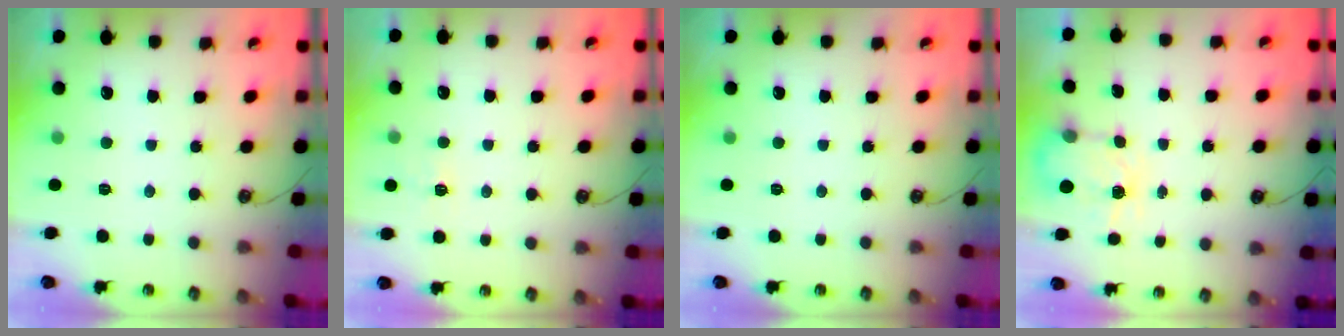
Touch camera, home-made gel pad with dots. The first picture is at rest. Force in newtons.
{"total": 2.8, "press": 2.8, "slide": 0.4}
{"total": 0.0}
{"total": 3.8, "press": 3.7, "slide": 0.7}